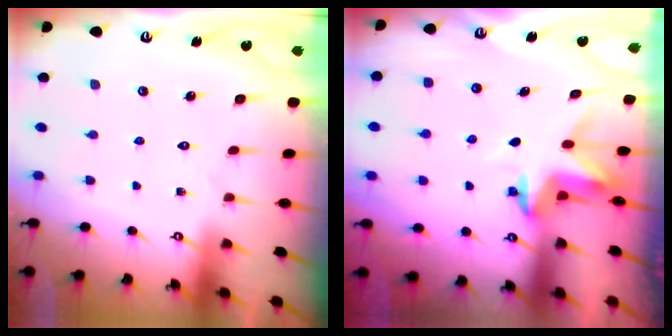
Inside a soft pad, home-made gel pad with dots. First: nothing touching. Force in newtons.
{"total": 3.2, "press": 3.2, "slide": 0.1}